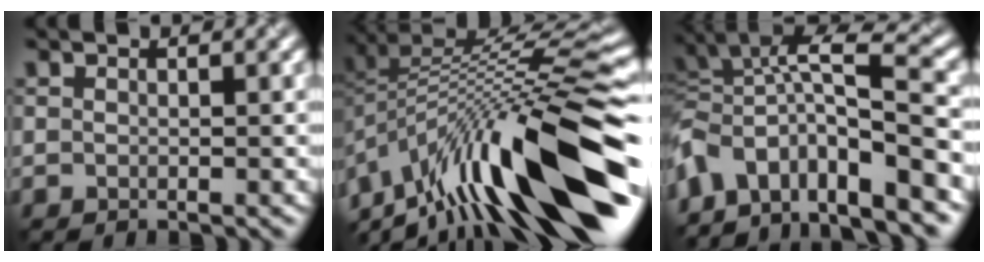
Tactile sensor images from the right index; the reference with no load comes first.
{"total": 15.0, "force": [-7.2, 4.1, 12.5], "torque": [-0.207, 0.037, -0.124]}
{"total": 11.1, "force": [-7.4, 4.3, 7.1], "torque": [-0.136, 0.018, -0.118]}